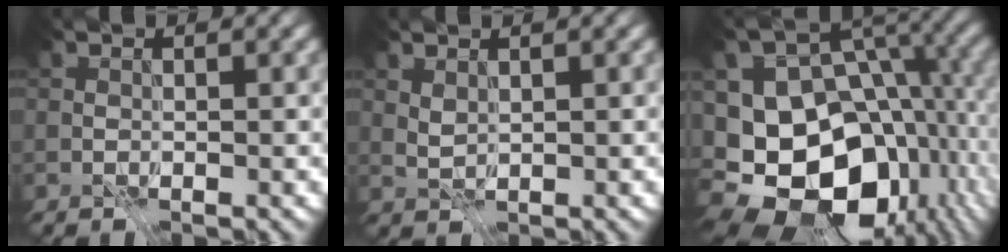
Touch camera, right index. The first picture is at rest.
{"total": 1.0, "force": [0.7, 0.3, 0.7], "torque": [-0.016, -0.002, 0.016]}
{"total": 16.4, "force": [-5.0, 11.3, 10.9], "torque": [-0.174, -0.026, -0.068]}